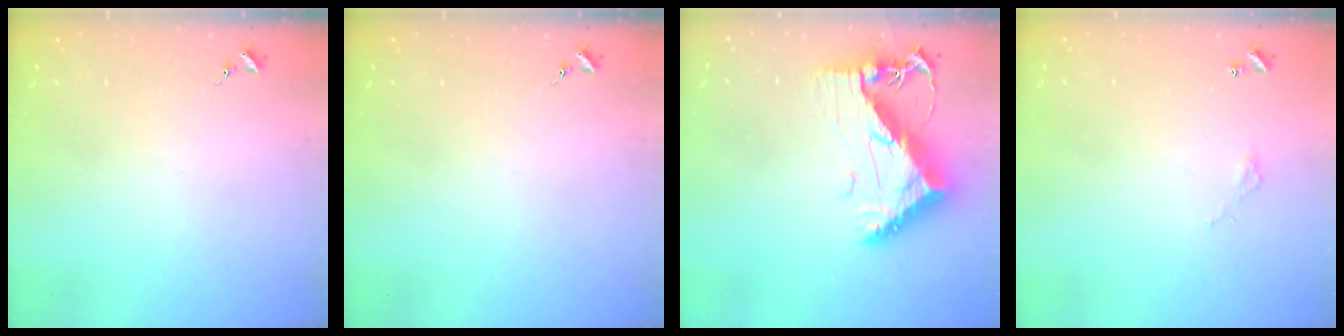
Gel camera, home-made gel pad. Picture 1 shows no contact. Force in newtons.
{"total": 0.0}
{"total": 12.5, "press": 12.4, "slide": 1.1}
{"total": 2.8, "press": 2.8, "slide": 0.2}